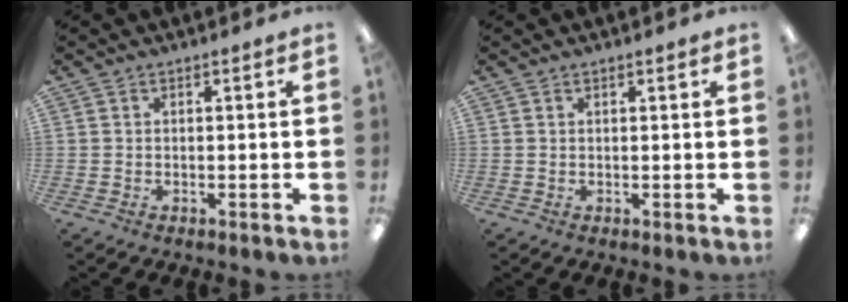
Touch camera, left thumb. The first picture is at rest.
{"total": 0.6, "force": [0.4, 0.2, 0.3], "torque": [-0.007, 0.002, 0.008]}